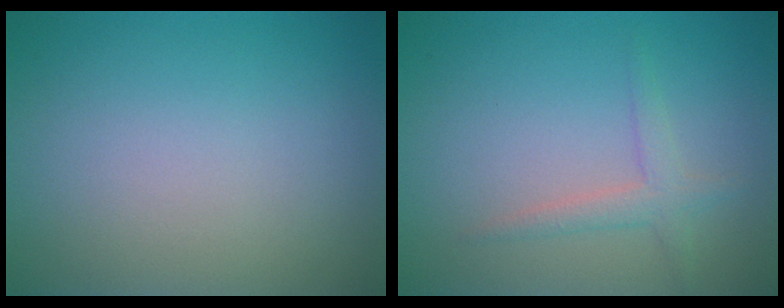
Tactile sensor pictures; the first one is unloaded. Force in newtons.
{"total": 1.8, "press": 1.8, "slide": 0.0}